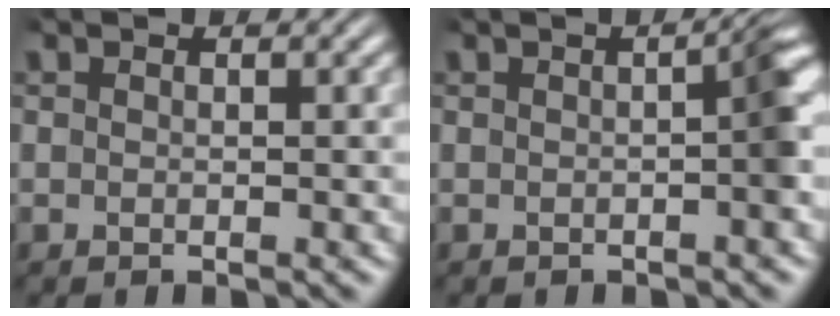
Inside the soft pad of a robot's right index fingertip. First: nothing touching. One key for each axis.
{"total": 3.2, "fx": -0.1, "fy": 0.8, "fz": 3.1, "tx": -0.028, "ty": 0.018, "tz": -0.009}